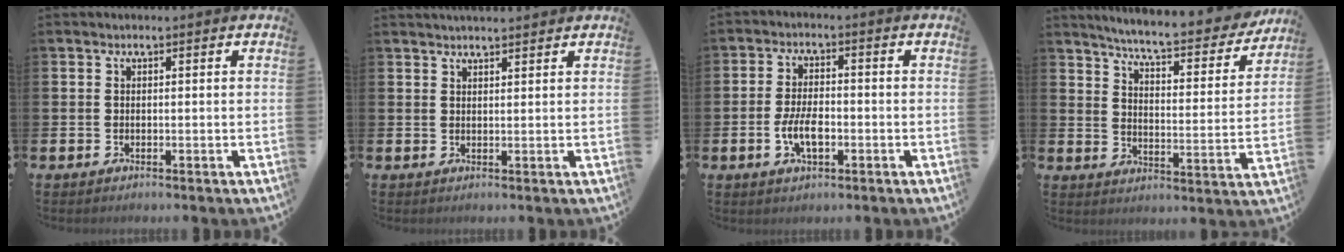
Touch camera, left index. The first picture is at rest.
{"total": 2.0, "force": [2.0, 0.1, 0.3], "torque": [-0.002, -0.006, 0.034]}
{"total": 4.8, "force": [-1.2, 2.3, 4.0], "torque": [-0.075, 0.005, -0.024]}
{"total": 7.0, "force": [6.4, 0.8, 2.8], "torque": [-0.081, -0.046, 0.103]}